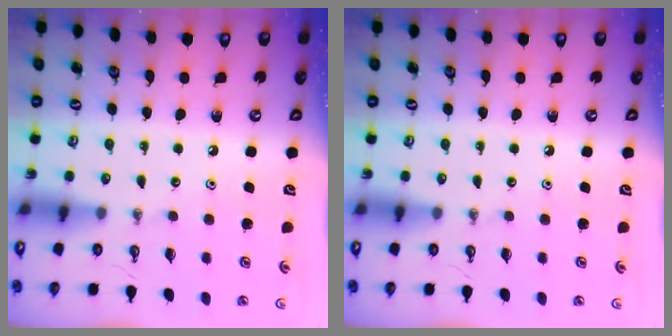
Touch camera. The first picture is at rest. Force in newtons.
{"total": 0.0}